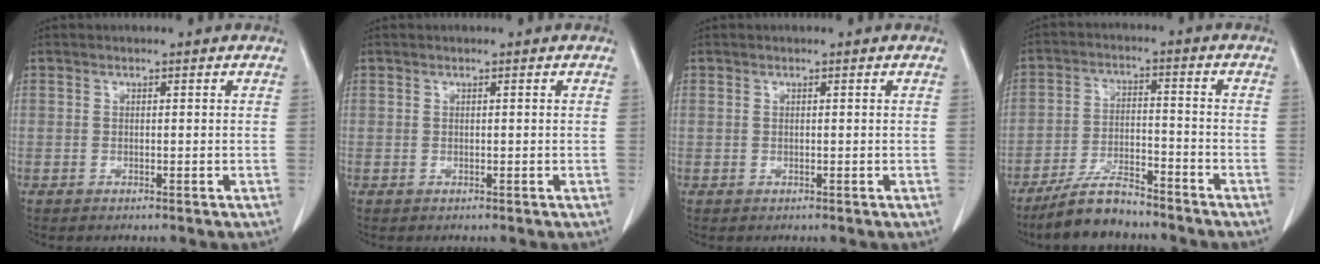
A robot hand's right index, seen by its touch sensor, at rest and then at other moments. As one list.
[{"total": 0.0}, {"total": 0.0}, {"total": 7.9, "force": [-6.9, 2.0, 3.3], "torque": [-0.065, -0.010, -0.126]}]